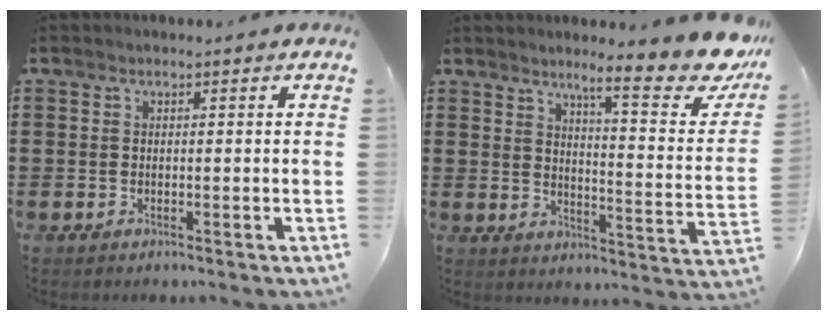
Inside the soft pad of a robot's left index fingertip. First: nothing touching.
{"total": 10.7, "force": [8.0, 0.7, 7.1], "torque": [-0.112, -0.056, 0.122]}